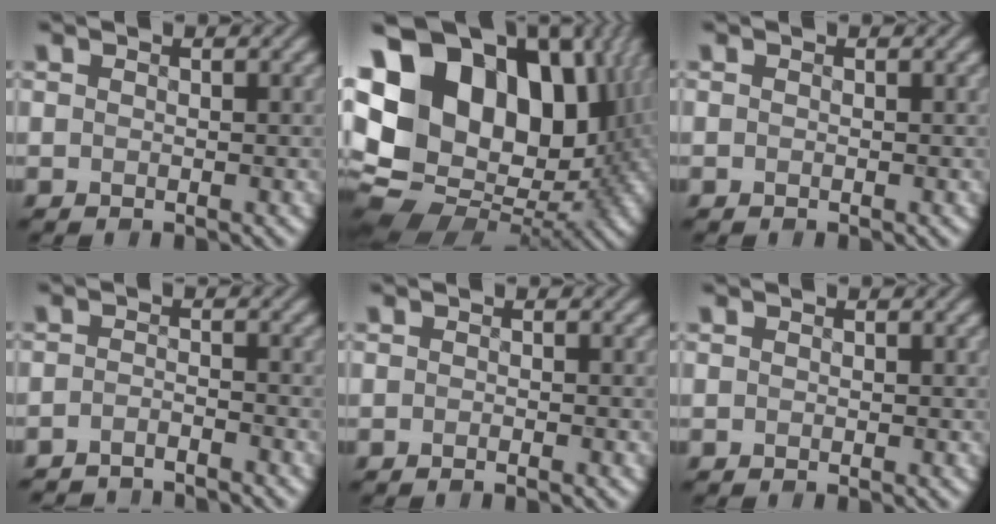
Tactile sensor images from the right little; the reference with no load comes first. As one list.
[{"total": 20.2, "force": [5.4, 13.8, 13.7], "torque": [-0.251, 0.031, 0.114]}, {"total": 0.0}, {"total": 3.1, "force": [-3.1, 0.2, 0.5], "torque": [-0.012, -0.004, -0.056]}, {"total": 0.5, "force": [-0.4, 0.0, 0.3], "torque": [-0.005, 0.002, -0.006]}, {"total": 0.0}]